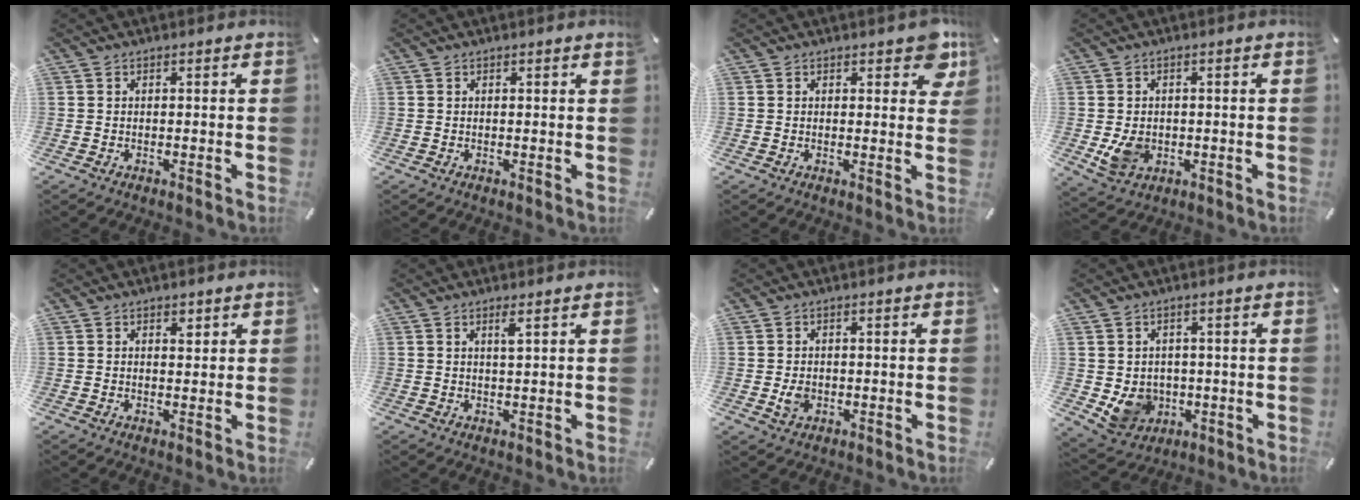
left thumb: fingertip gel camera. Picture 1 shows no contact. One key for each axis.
{"total": 0.0}
{"total": 5.9, "fx": 3.2, "fy": 3.2, "fz": 3.8, "tx": -0.035, "ty": -0.014, "tz": 0.050}
{"total": 5.9, "fx": -0.6, "fy": 4.9, "fz": 3.3, "tx": -0.059, "ty": -0.007, "tz": -0.014}
{"total": 1.6, "fx": 0.8, "fy": 1.3, "fz": 0.7, "tx": 0.001, "ty": -0.004, "tz": 0.010}
{"total": 2.0, "fx": 1.1, "fy": 0.1, "fz": 1.7, "tx": -0.036, "ty": -0.002, "tz": 0.018}
{"total": 2.9, "fx": -0.5, "fy": 2.3, "fz": 1.7, "tx": -0.028, "ty": -0.002, "tz": -0.010}
{"total": 7.5, "fx": -0.5, "fy": 7.1, "fz": 2.4, "tx": -0.057, "ty": -0.005, "tz": -0.005}